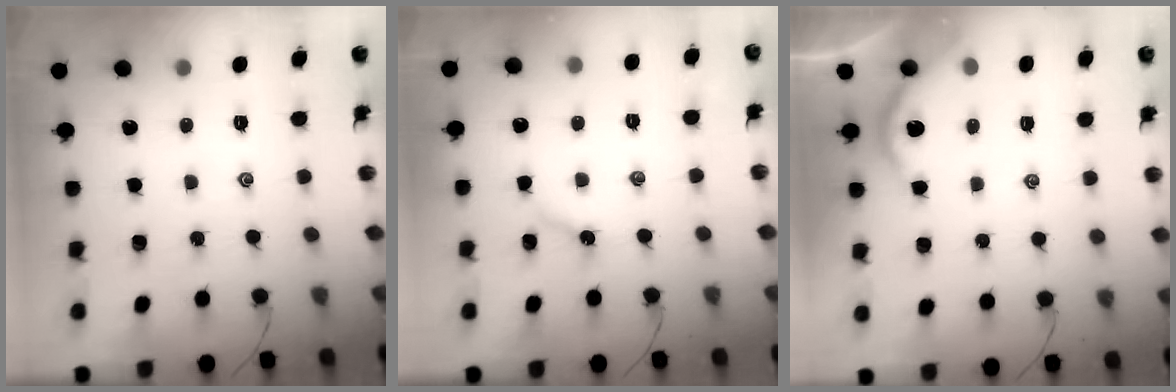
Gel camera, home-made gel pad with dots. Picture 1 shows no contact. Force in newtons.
{"total": 3.5, "press": 3.4, "slide": 0.4}
{"total": 4.7, "press": 4.7, "slide": 0.2}